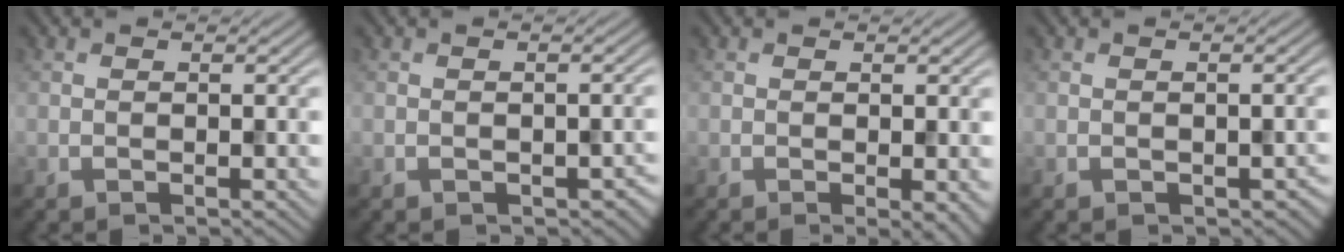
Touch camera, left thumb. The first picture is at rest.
{"total": 1.6, "force": [-0.7, 1.1, 1.0], "torque": [-0.017, -0.010, -0.005]}
{"total": 1.7, "force": [-0.2, 0.3, 1.6], "torque": [-0.022, -0.007, -0.004]}
{"total": 1.2, "force": [-0.5, 0.9, 0.7], "torque": [-0.014, -0.010, -0.003]}